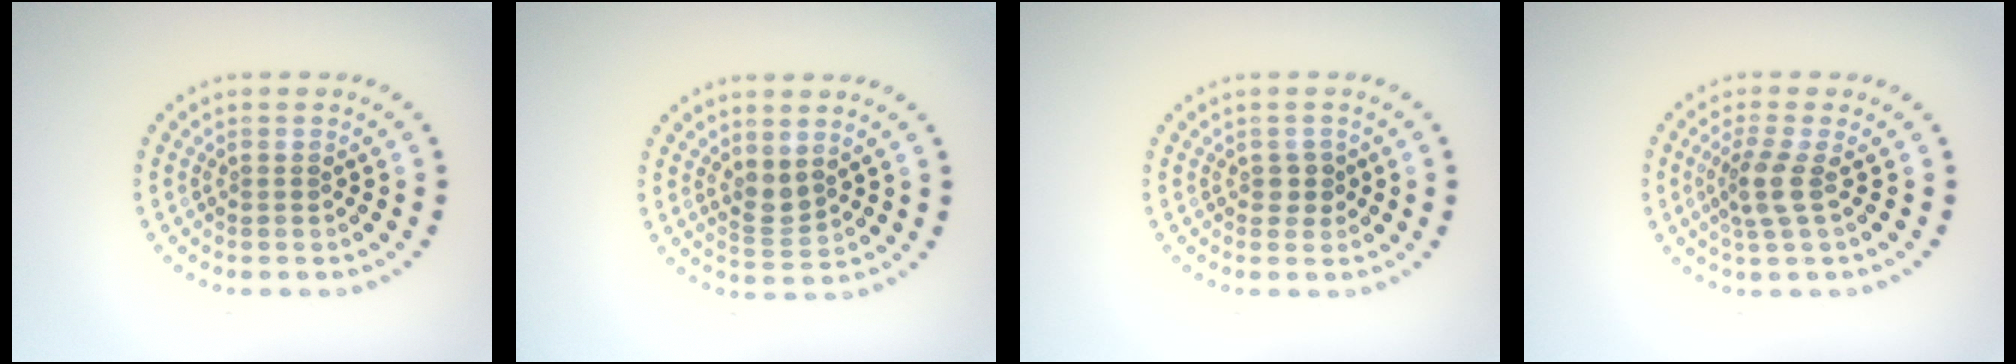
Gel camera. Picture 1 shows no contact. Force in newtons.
{"total": 1.8, "press": 1.5, "slide": 1.0}
{"total": 1.1, "press": 1.1, "slide": 0.4}
{"total": 2.5, "press": 1.9, "slide": 1.6}